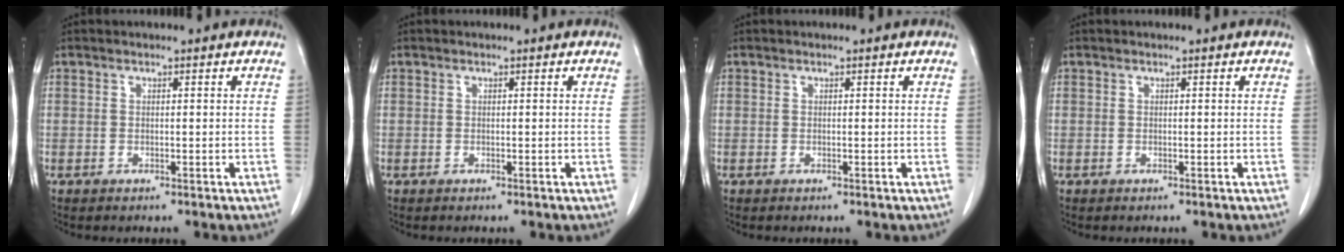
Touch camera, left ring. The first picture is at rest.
{"total": 0.0}
{"total": 0.0}
{"total": 0.0}